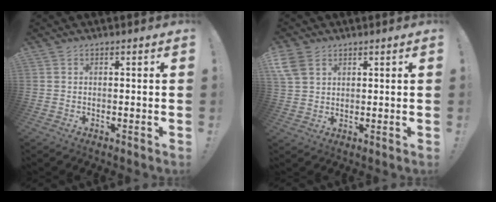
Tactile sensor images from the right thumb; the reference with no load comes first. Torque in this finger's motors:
{"motor_torque": [0.13, 0.23, 0.37, 0.14, 0.08]}